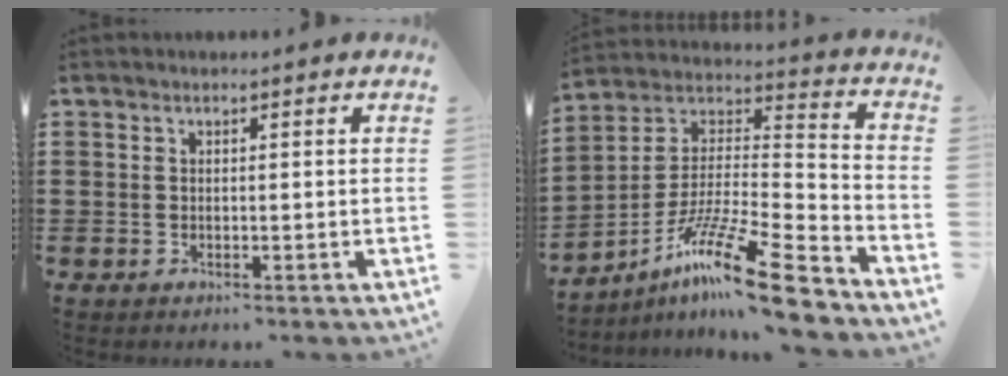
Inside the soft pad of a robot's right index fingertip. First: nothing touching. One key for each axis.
{"total": 15.9, "fx": -11.5, "fy": 1.7, "fz": 10.9, "tx": -0.195, "ty": 0.028, "tz": -0.211}